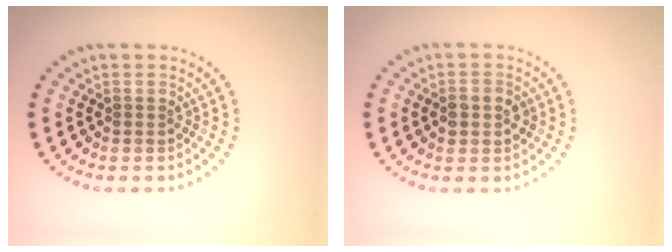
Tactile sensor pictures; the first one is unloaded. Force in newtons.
{"total": 1.9, "press": 1.9, "slide": 0.0}